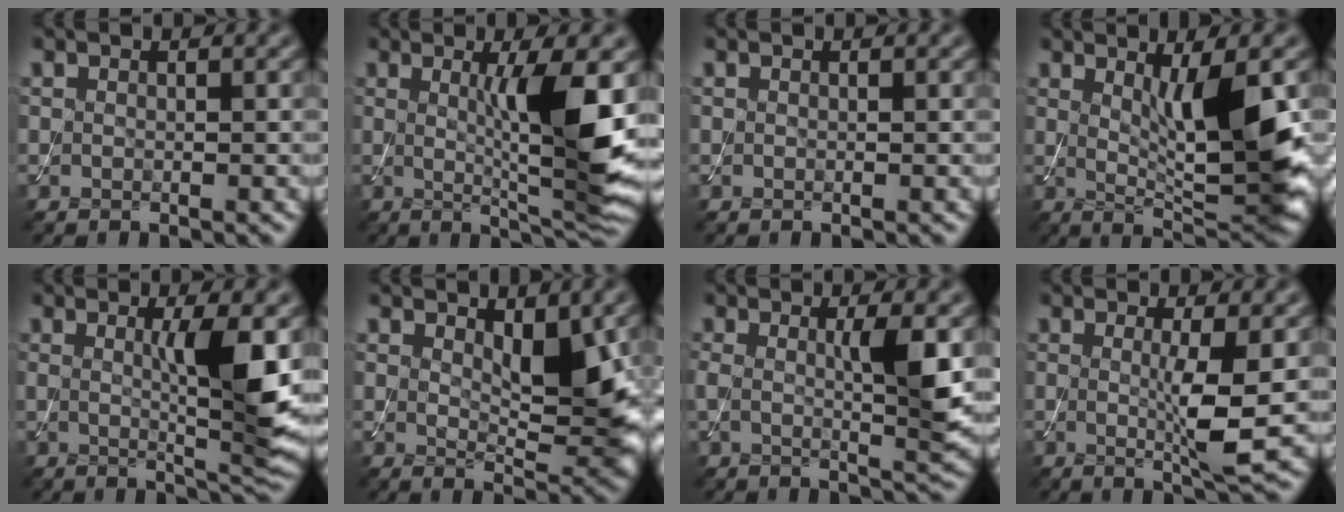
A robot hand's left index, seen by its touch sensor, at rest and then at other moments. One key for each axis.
{"total": 7.9, "fx": 1.0, "fy": 1.2, "fz": 7.8, "tx": -0.118, "ty": -0.015, "tz": 0.023}
{"total": 0.0}
{"total": 7.1, "fx": 1.1, "fy": 1.4, "fz": 6.8, "tx": -0.106, "ty": -0.014, "tz": 0.026}
{"total": 6.1, "fx": 0.8, "fy": 1.0, "fz": 6.0, "tx": -0.095, "ty": -0.010, "tz": 0.018}
{"total": 4.8, "fx": 1.5, "fy": 2.0, "fz": 4.1, "tx": -0.059, "ty": -0.009, "tz": 0.030}
{"total": 4.4, "fx": 0.6, "fy": 0.8, "fz": 4.3, "tx": -0.071, "ty": -0.005, "tz": 0.009}
{"total": 4.0, "fx": 0.0, "fy": 0.4, "fz": 4.0, "tx": -0.071, "ty": -0.012, "tz": 0.001}